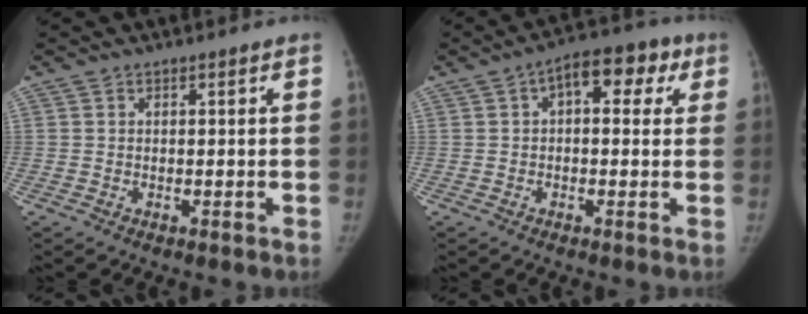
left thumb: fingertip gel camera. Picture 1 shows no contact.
{"total": 9.4, "force": [2.9, 5.2, 7.3], "torque": [-0.065, 0.026, 0.030]}